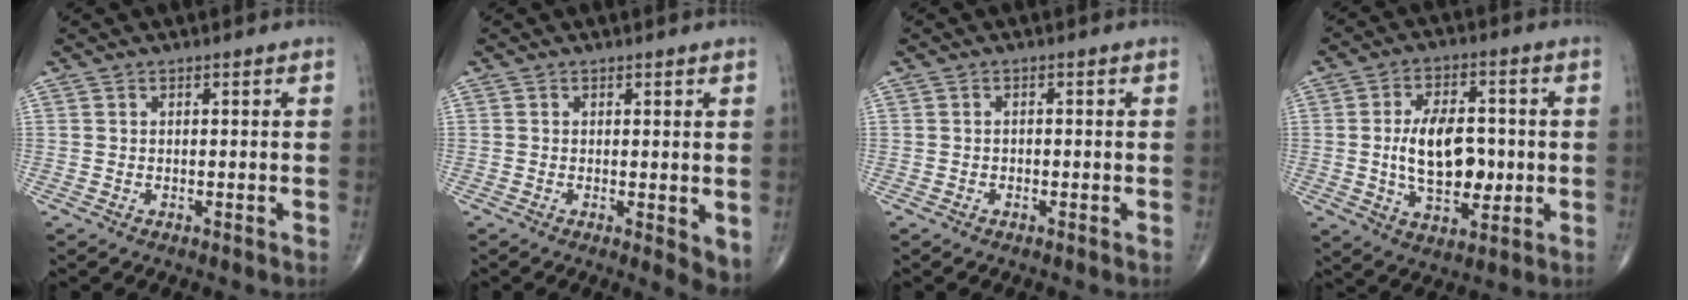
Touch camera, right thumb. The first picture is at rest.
{"total": 4.2, "force": [-0.1, 1.5, 3.9], "torque": [-0.049, -0.013, -0.003]}
{"total": 0.6, "force": [-0.3, 0.5, 0.2], "torque": [0.004, 0.003, -0.009]}
{"total": 13.3, "force": [-0.4, 7.6, 10.9], "torque": [-0.156, 0.004, -0.002]}